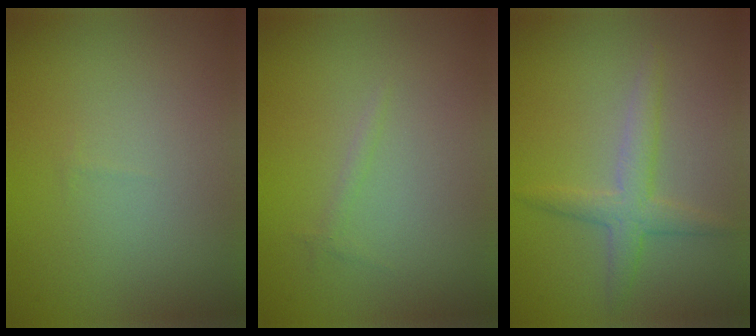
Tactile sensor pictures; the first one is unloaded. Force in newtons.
{"total": 0.5, "press": 0.5, "slide": 0.0}
{"total": 2.7, "press": 2.7, "slide": 0.0}